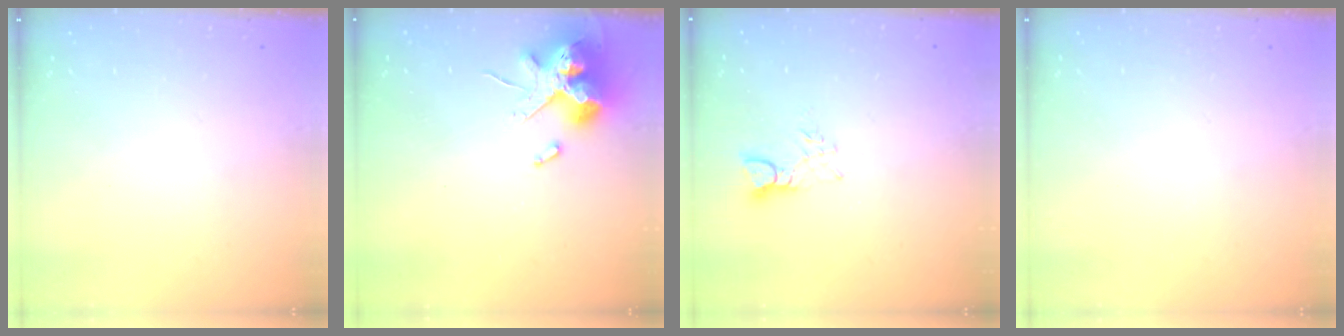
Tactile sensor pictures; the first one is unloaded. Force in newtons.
{"total": 13.6, "press": 13.4, "slide": 2.2}
{"total": 3.4, "press": 3.4, "slide": 0.2}
{"total": 0.0}